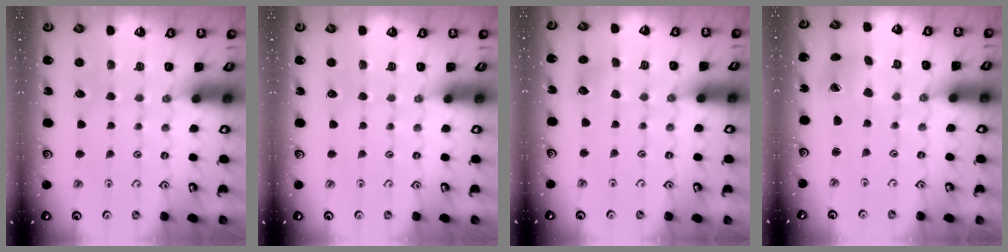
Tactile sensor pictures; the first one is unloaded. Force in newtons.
{"total": 0.0}
{"total": 4.9, "press": 4.8, "slide": 0.5}
{"total": 4.7, "press": 4.7, "slide": 0.5}